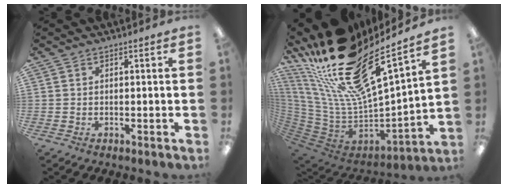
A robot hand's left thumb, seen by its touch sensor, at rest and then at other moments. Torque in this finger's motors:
{"motor_torque": [2.69, -0.34, 1.59, 0.04, 0.42]}